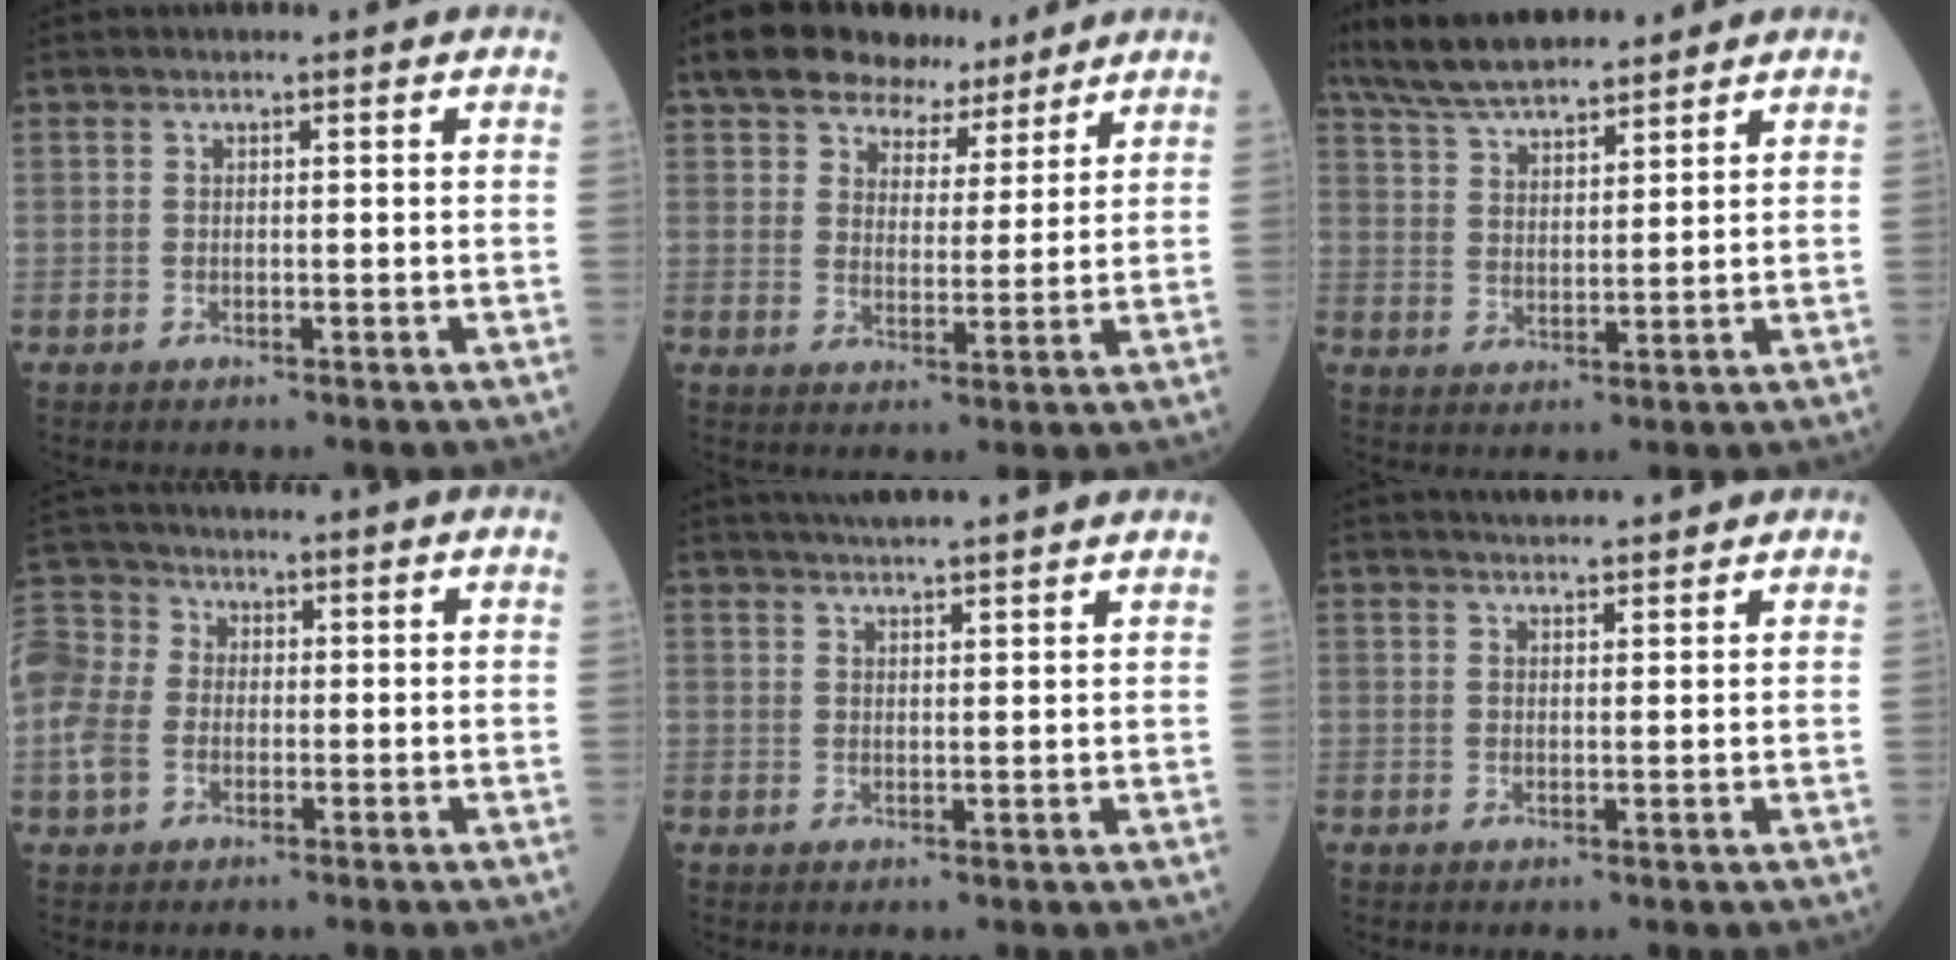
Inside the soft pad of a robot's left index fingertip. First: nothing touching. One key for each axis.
{"total": 10.3, "fx": 8.1, "fy": 5.1, "fz": 3.8, "tx": -0.056, "ty": 0.028, "tz": 0.128}
{"total": 11.3, "fx": 9.8, "fy": 2.2, "fz": 5.1, "tx": -0.097, "ty": 0.027, "tz": 0.179}
{"total": 14.8, "fx": -0.1, "fy": 12.6, "fz": 7.9, "tx": -0.243, "ty": 0.040, "tz": 0.000}
{"total": 11.5, "fx": 10.5, "fy": 0.0, "fz": 4.8, "tx": -0.076, "ty": 0.024, "tz": 0.139}
{"total": 5.7, "fx": 5.4, "fy": 0.6, "fz": 1.6, "tx": -0.025, "ty": 0.024, "tz": 0.071}